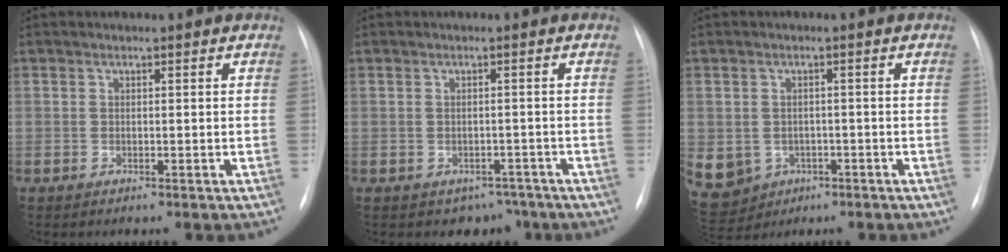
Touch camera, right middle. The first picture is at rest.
{"total": 3.7, "force": [-2.8, 2.5, 0.2], "torque": [0.009, 0.013, -0.031]}
{"total": 17.8, "force": [-6.5, 15.3, 6.4], "torque": [-0.213, 0.005, -0.075]}